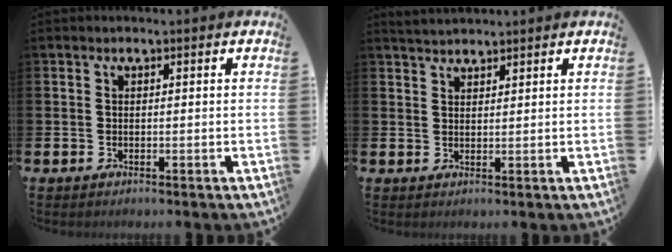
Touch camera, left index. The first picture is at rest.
{"total": 2.7, "force": [2.6, 0.6, 0.6], "torque": [-0.016, -0.004, 0.049]}